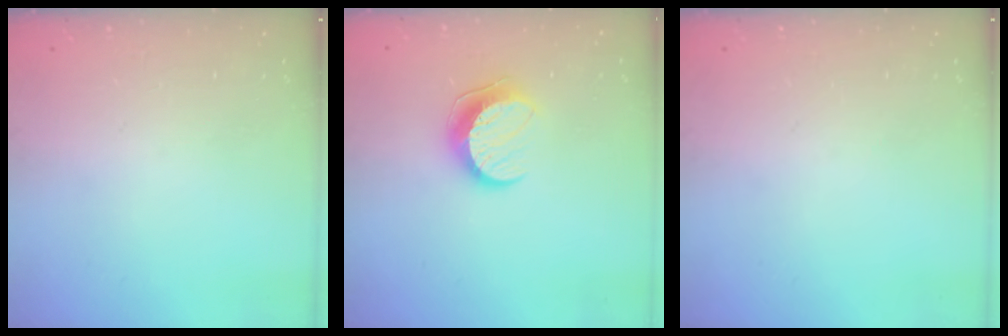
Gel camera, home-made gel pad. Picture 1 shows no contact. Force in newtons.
{"total": 9.7, "press": 9.6, "slide": 0.5}
{"total": 0.0}